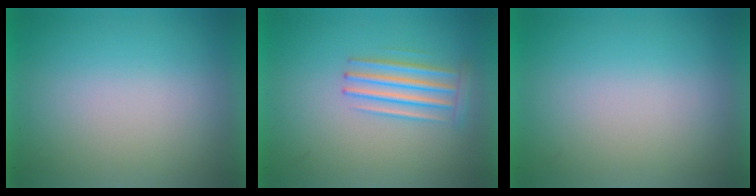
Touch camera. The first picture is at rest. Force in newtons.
{"total": 2.8}
{"total": 0.0}